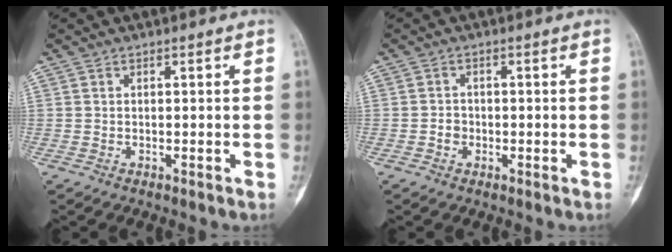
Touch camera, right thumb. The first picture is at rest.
{"total": 1.6, "force": [-0.5, 1.5, 0.5], "torque": [0.005, 0.007, -0.012]}